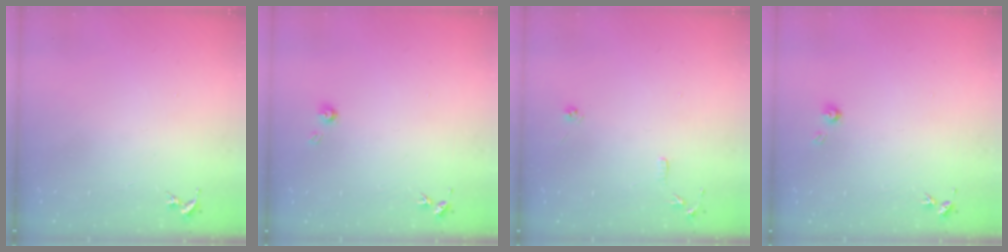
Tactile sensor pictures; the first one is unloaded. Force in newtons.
{"total": 3.9, "press": 3.9, "slide": 0.5}
{"total": 7.9, "press": 7.9, "slide": 0.8}
{"total": 3.9, "press": 3.9, "slide": 0.5}